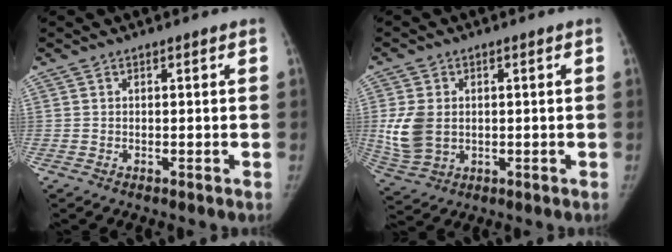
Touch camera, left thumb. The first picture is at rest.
{"total": 8.4, "force": [0.3, 6.3, 5.6], "torque": [-0.110, -0.001, 0.020]}